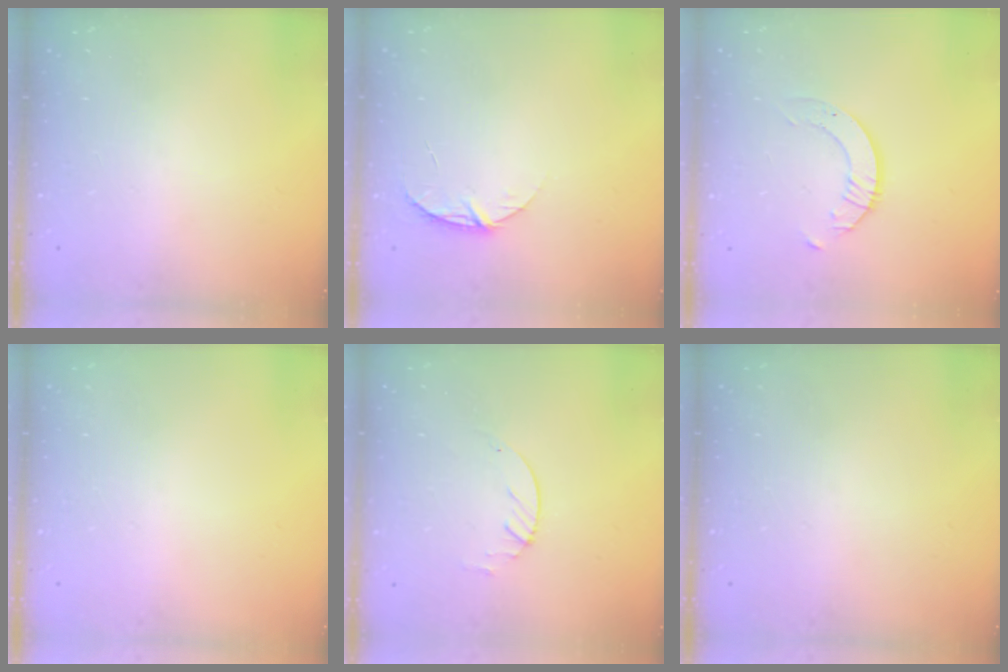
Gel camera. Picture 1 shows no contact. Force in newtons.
{"total": 6.1, "press": 6.1, "slide": 0.7}
{"total": 2.1, "press": 2.1, "slide": 0.2}
{"total": 0.0}
{"total": 1.9, "press": 1.9, "slide": 0.3}
{"total": 0.0}